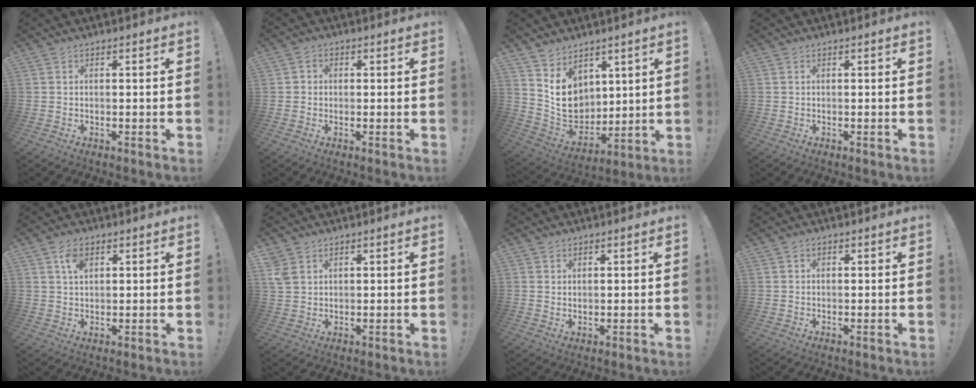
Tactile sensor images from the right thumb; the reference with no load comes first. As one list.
[{"total": 1.9, "force": [-0.4, 1.7, 0.7], "torque": [-0.006, 0.005, -0.008]}, {"total": 11.7, "force": [5.8, 9.2, 4.3], "torque": [-0.070, -0.051, 0.122]}, {"total": 0.0}, {"total": 4.5, "force": [2.1, 2.5, 3.1], "torque": [-0.043, -0.006, 0.034]}, {"total": 4.2, "force": [2.4, 2.9, 1.7], "torque": [-0.033, -0.004, 0.049]}, {"total": 1.6, "force": [1.4, 0.8, 0.4], "torque": [-0.003, -0.006, 0.025]}, {"total": 0.6, "force": [0.3, 0.5, 0.1], "torque": [0.001, 0.000, 0.004]}]